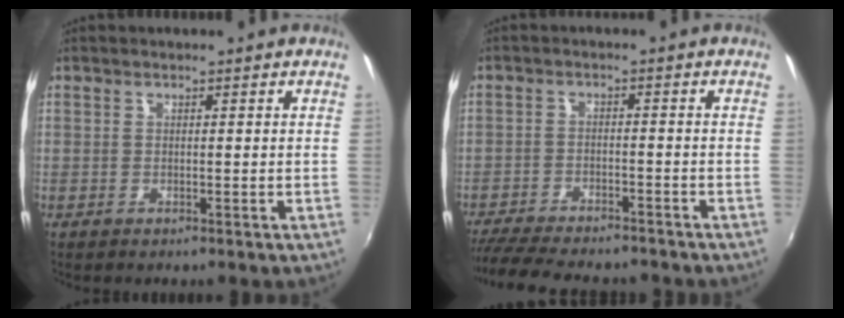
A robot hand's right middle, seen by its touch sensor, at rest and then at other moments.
{"total": 14.7, "force": [-12.8, 3.3, 6.4], "torque": [-0.140, -0.026, -0.198]}